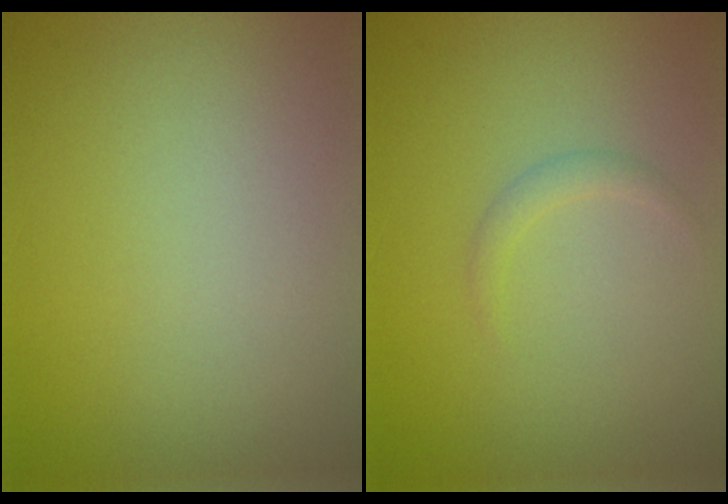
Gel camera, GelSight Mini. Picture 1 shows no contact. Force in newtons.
{"total": 0.9, "press": 0.9, "slide": 0.0}